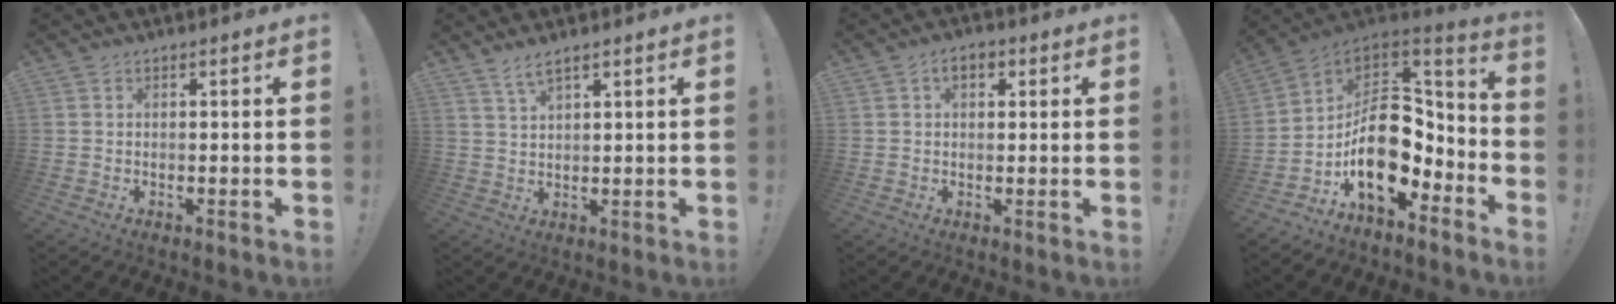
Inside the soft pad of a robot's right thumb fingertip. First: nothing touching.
{"total": 3.9, "force": [3.0, 0.6, 2.4], "torque": [-0.049, -0.016, 0.052]}
{"total": 3.4, "force": [1.0, 2.1, 2.5], "torque": [-0.039, 0.006, 0.015]}
{"total": 20.6, "force": [-2.9, 13.6, 15.2], "torque": [-0.242, 0.010, -0.036]}